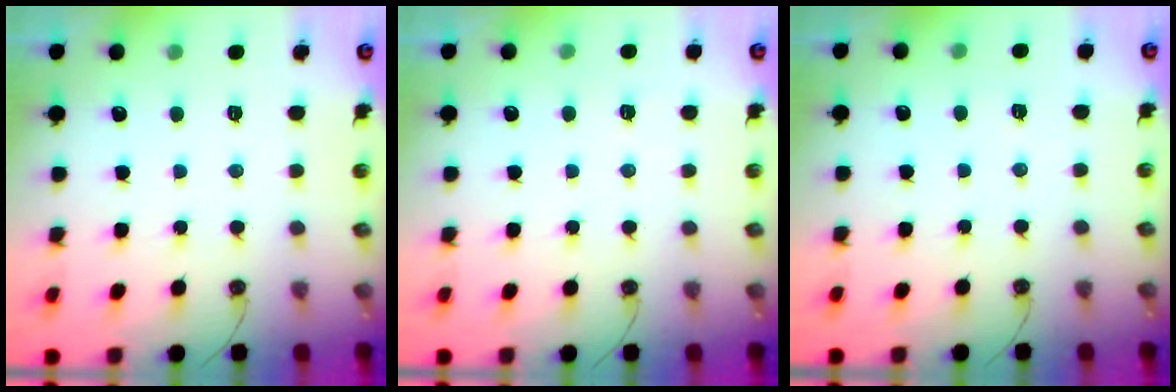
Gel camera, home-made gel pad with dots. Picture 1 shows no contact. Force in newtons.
{"total": 2.4, "press": 2.3, "slide": 0.6}
{"total": 2.6, "press": 1.3, "slide": 2.2}